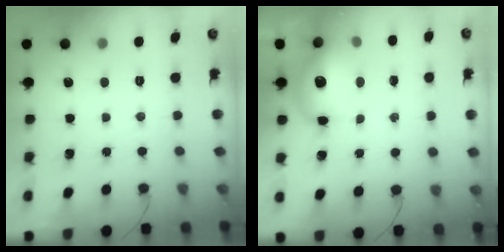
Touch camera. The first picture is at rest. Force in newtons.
{"total": 12.6, "press": 12.3, "slide": 3.0}